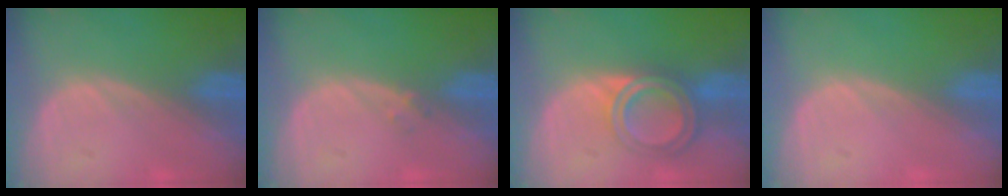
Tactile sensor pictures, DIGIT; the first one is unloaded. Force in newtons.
{"total": 0.9, "press": 0.9, "slide": 0.2}
{"total": 6.4, "press": 5.4, "slide": 3.4}
{"total": 0.0}